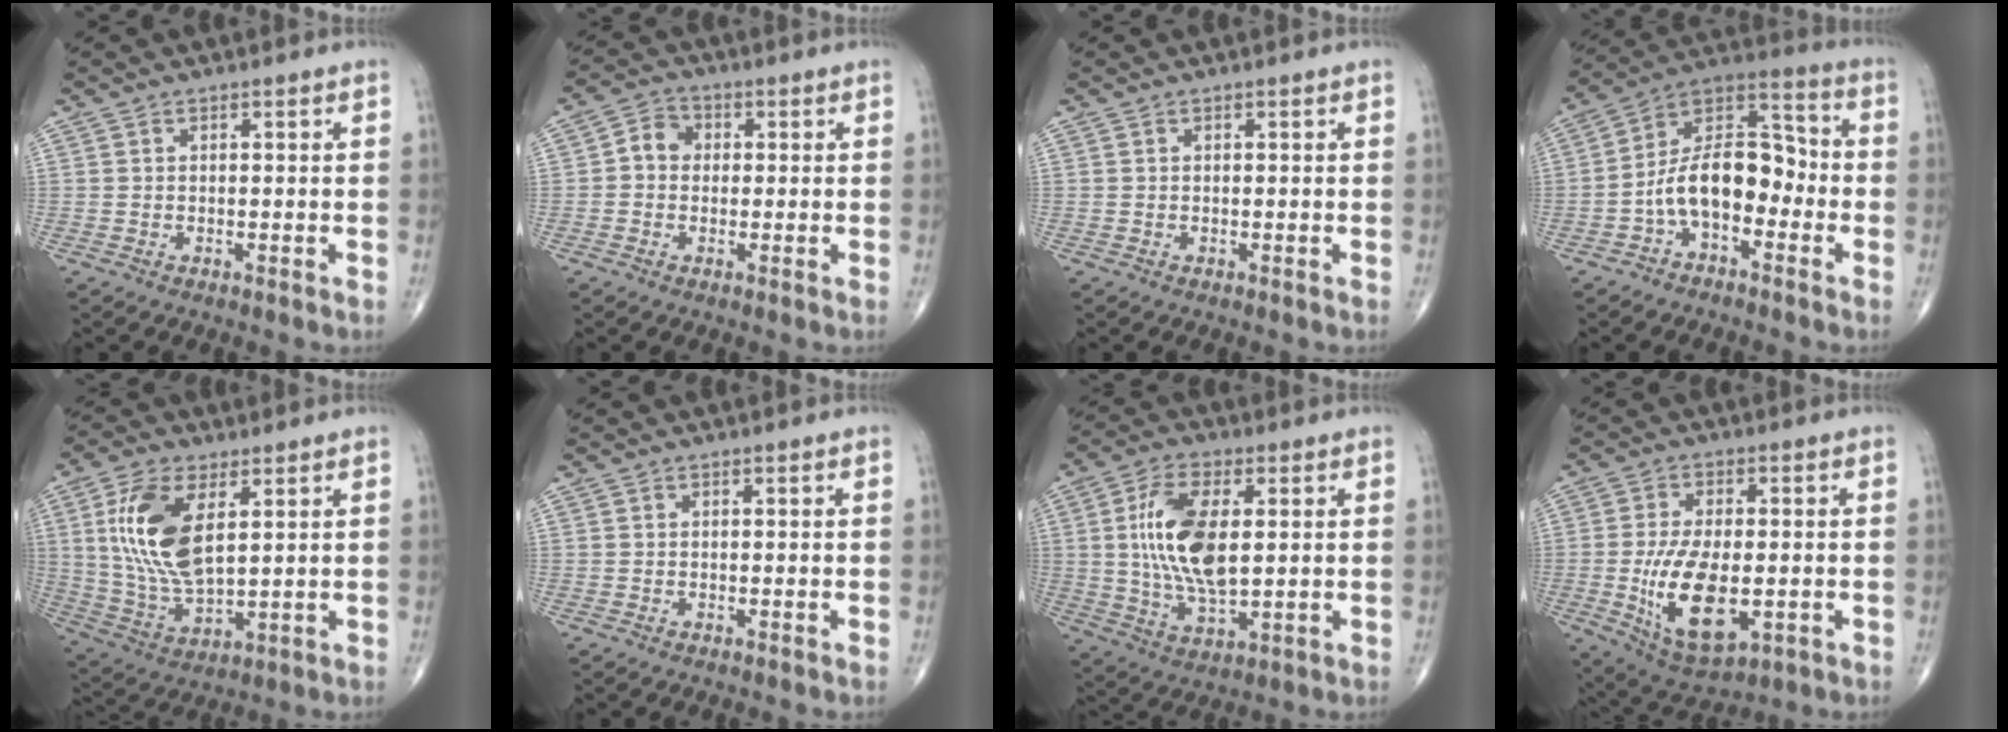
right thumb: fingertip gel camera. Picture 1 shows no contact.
{"total": 4.5, "force": [0.1, 3.9, 2.2], "torque": [-0.022, 0.015, -0.009]}
{"total": 0.0}
{"total": 13.9, "force": [-3.8, 8.0, 10.7], "torque": [-0.161, 0.063, -0.077]}
{"total": 14.9, "force": [4.4, 7.1, 12.3], "torque": [-0.250, -0.018, 0.094]}
{"total": 0.0}
{"total": 14.4, "force": [2.0, 6.8, 12.5], "torque": [-0.241, -0.012, 0.040]}
{"total": 14.4, "force": [-2.5, 7.1, 12.2], "torque": [-0.218, -0.011, -0.027]}